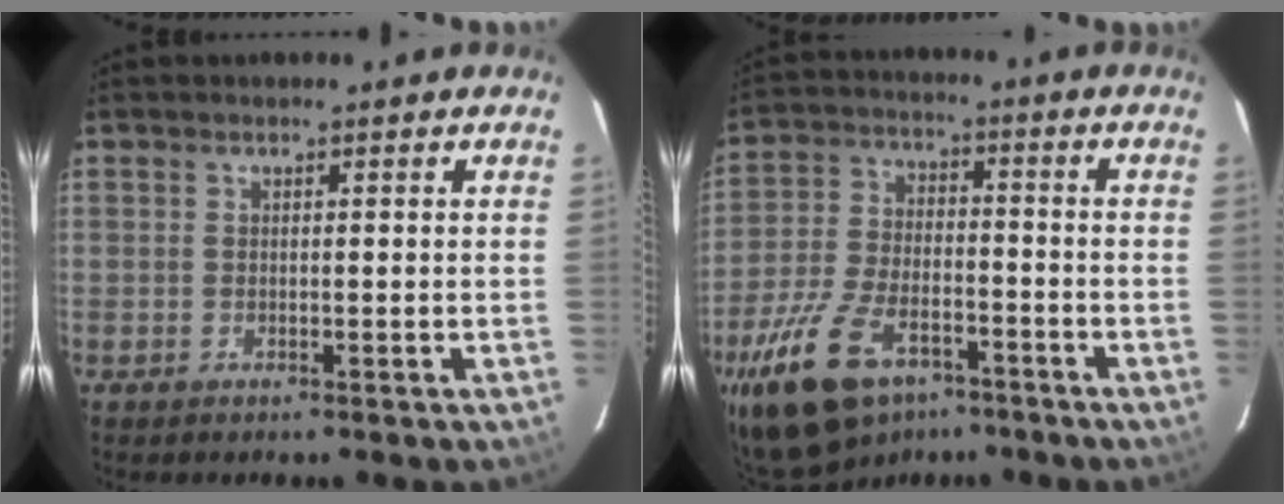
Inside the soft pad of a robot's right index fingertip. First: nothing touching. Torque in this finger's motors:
{"motor_torque": [1.01, -0.99, 0.81, 0.21]}